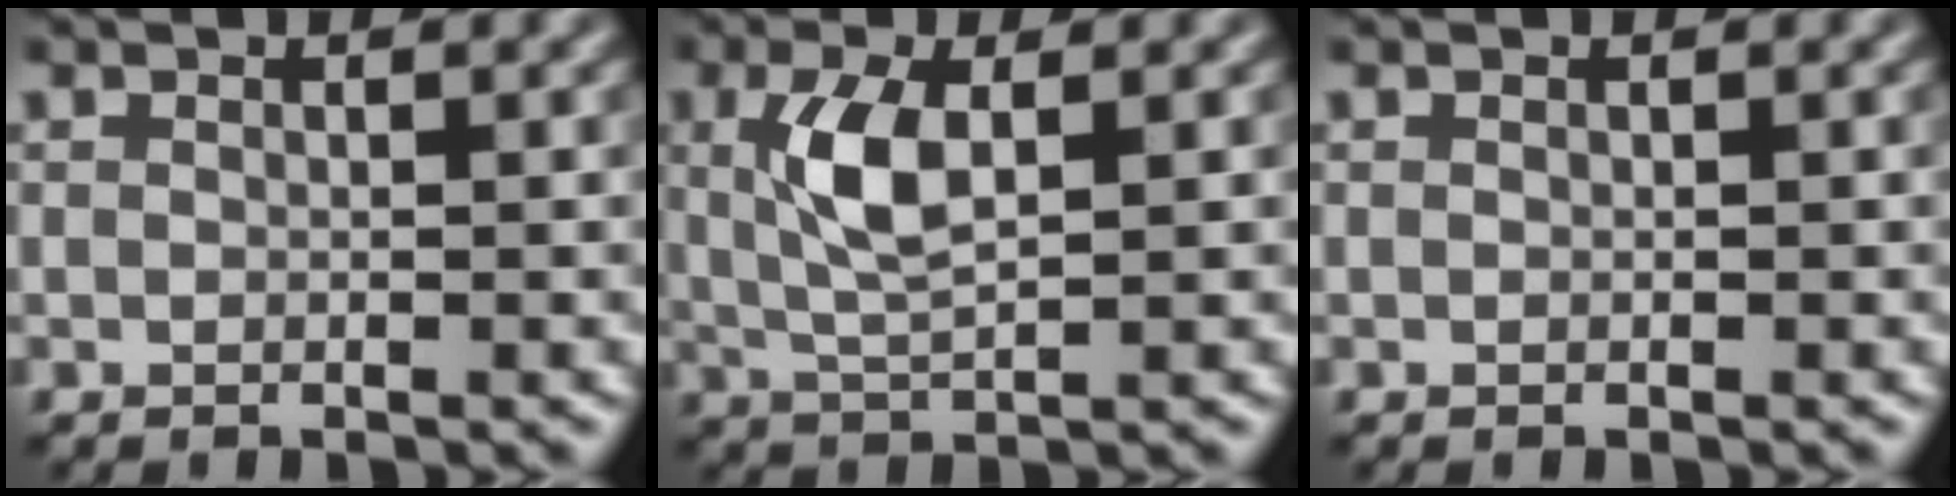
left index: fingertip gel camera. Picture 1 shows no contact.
{"total": 4.0, "force": [0.9, 1.5, 3.6], "torque": [-0.085, 0.004, 0.018]}
{"total": 0.0}